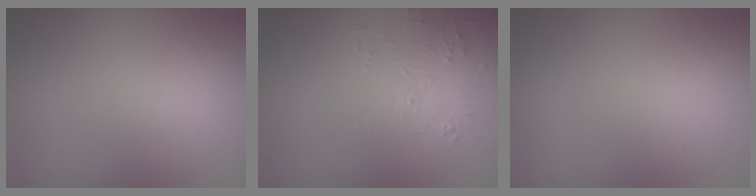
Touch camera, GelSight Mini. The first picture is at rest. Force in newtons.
{"total": 1.7, "press": 0.5, "slide": 1.7}
{"total": 0.0}